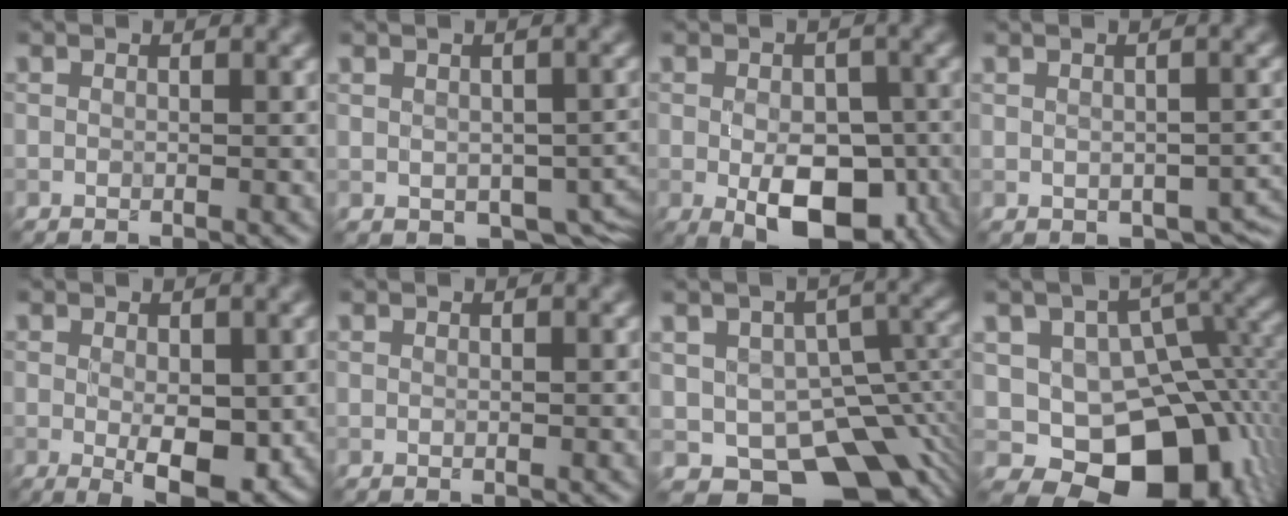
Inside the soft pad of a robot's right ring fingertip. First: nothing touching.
{"total": 5.3, "force": [-1.0, 3.5, 3.8], "torque": [-0.059, -0.020, -0.002]}
{"total": 7.8, "force": [-2.4, 4.6, 5.9], "torque": [-0.095, -0.018, -0.032]}
{"total": 4.5, "force": [-0.8, 3.0, 3.2], "torque": [-0.042, -0.018, 0.003]}
{"total": 4.6, "force": [-0.6, 2.1, 4.1], "torque": [-0.067, -0.010, -0.003]}
{"total": 0.0}
{"total": 11.8, "force": [-5.5, 7.4, 7.4], "torque": [-0.107, -0.018, -0.075]}
{"total": 13.2, "force": [-4.2, 9.2, 8.5], "torque": [-0.112, -0.020, -0.056]}